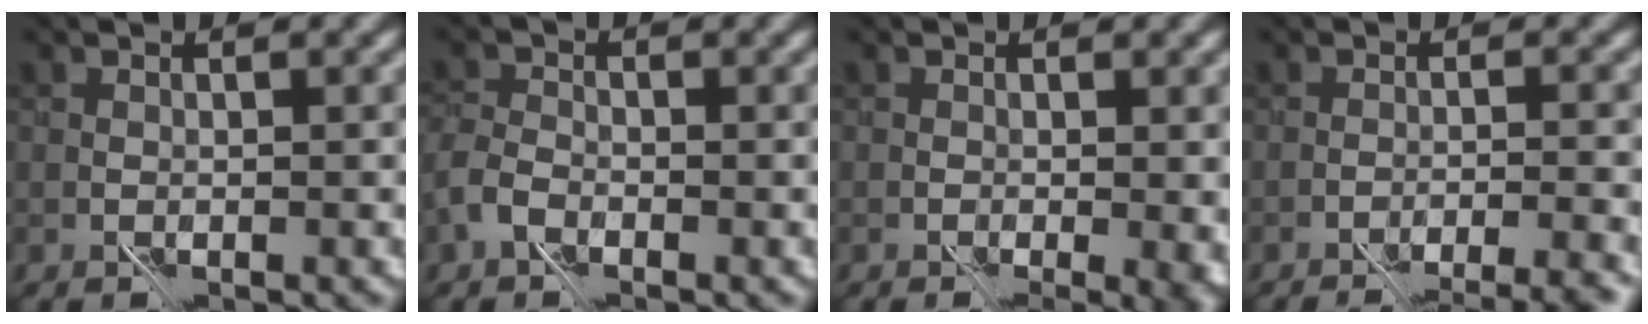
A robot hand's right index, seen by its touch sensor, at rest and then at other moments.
{"total": 2.9, "force": [-2.1, 1.6, 1.4], "torque": [-0.034, 0.000, -0.053]}
{"total": 2.5, "force": [-0.5, 1.0, 2.2], "torque": [-0.028, -0.002, -0.008]}
{"total": 7.1, "force": [-6.5, 0.7, 2.6], "torque": [-0.027, 0.002, -0.076]}